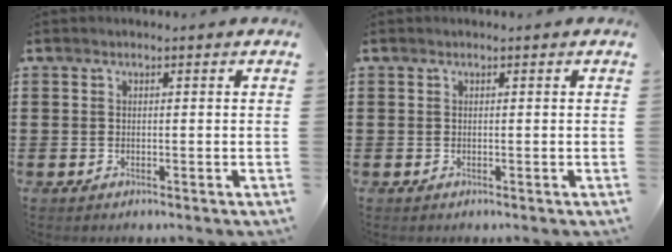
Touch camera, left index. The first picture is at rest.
{"total": 0.0}